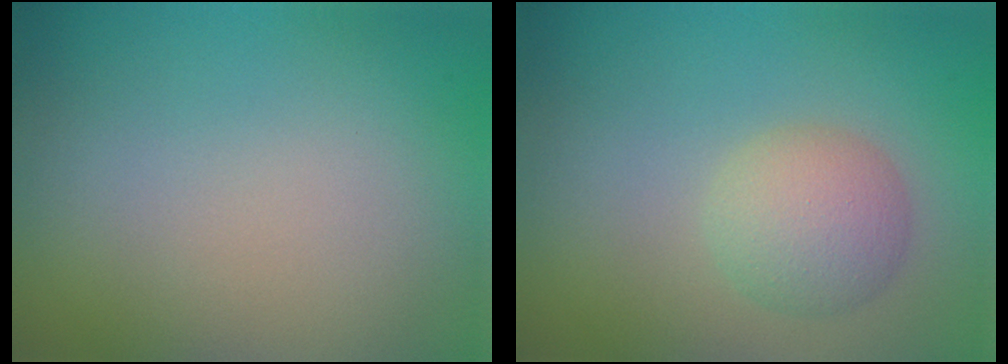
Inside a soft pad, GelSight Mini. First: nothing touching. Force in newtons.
{"total": 3.3, "press": 3.3, "slide": 0.0}